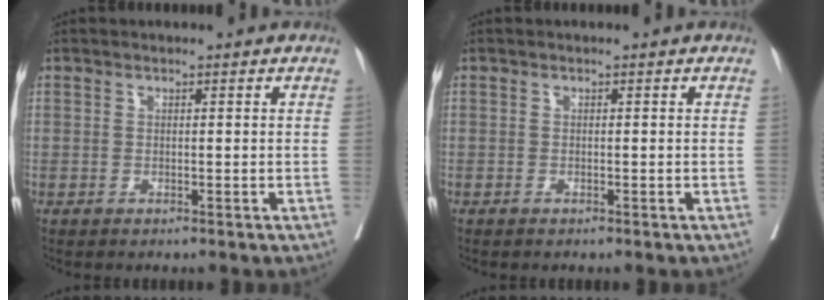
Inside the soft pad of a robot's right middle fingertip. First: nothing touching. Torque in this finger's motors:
{"motor_torque": [0.38, -0.08, 0.05, 0.01]}